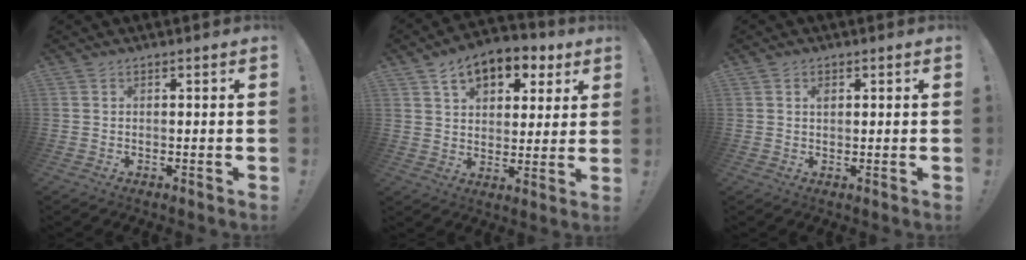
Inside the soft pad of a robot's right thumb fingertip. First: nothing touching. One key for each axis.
{"total": 11.6, "fx": 6.4, "fy": 7.3, "fz": 6.3, "tx": -0.087, "ty": -0.036, "tz": 0.115}
{"total": 1.2, "fx": 0.4, "fy": 0.9, "fz": 0.7, "tx": -0.001, "ty": -0.002, "tz": 0.005}